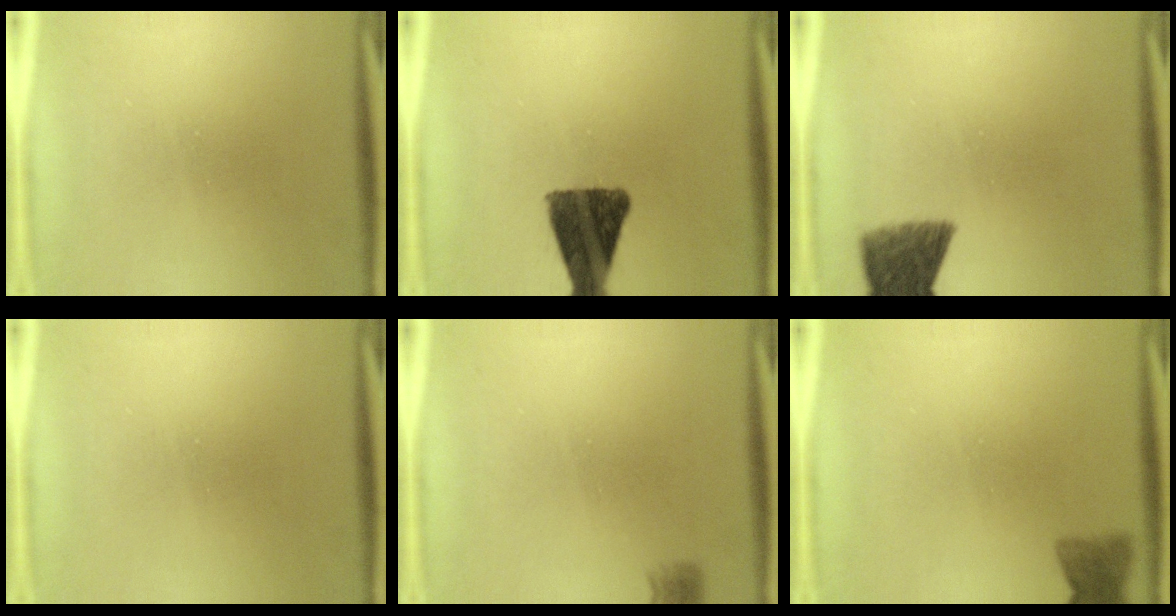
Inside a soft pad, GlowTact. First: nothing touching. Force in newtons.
{"total": 12.3}
{"total": 7.4}
{"total": 0.0}
{"total": 2.9}
{"total": 3.0}